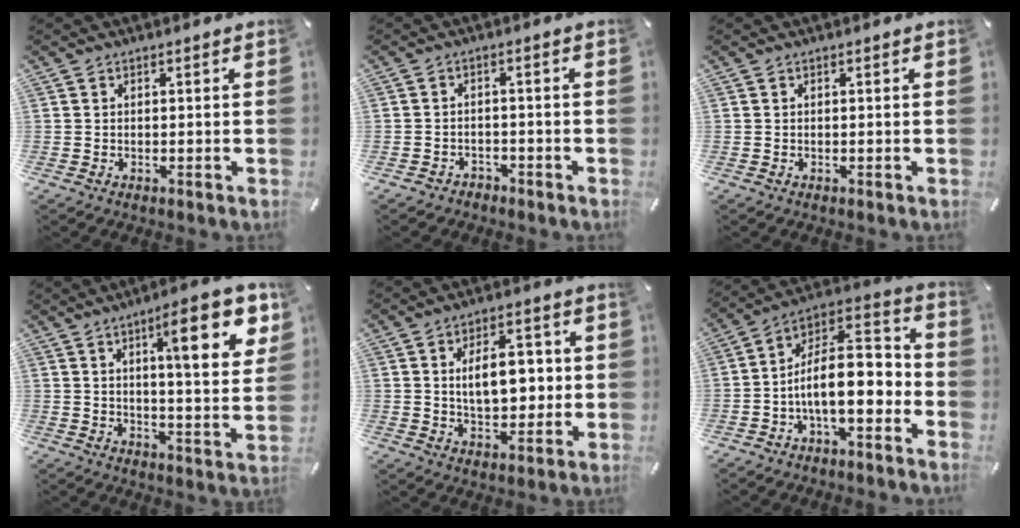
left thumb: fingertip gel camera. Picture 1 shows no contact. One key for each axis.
{"total": 2.4, "fx": -1.9, "fy": 1.4, "fz": 0.3, "tx": -0.005, "ty": 0.012, "tz": -0.041}
{"total": 0.0}
{"total": 16.6, "fx": 7.8, "fy": 4.4, "fz": 14.0, "tx": -0.194, "ty": -0.034, "tz": 0.112}
{"total": 11.2, "fx": 1.2, "fy": 6.7, "fz": 8.9, "tx": -0.135, "ty": 0.002, "tz": 0.016}
{"total": 13.6, "fx": -3.5, "fy": 6.8, "fz": 11.2, "tx": -0.186, "ty": 0.000, "tz": -0.060}